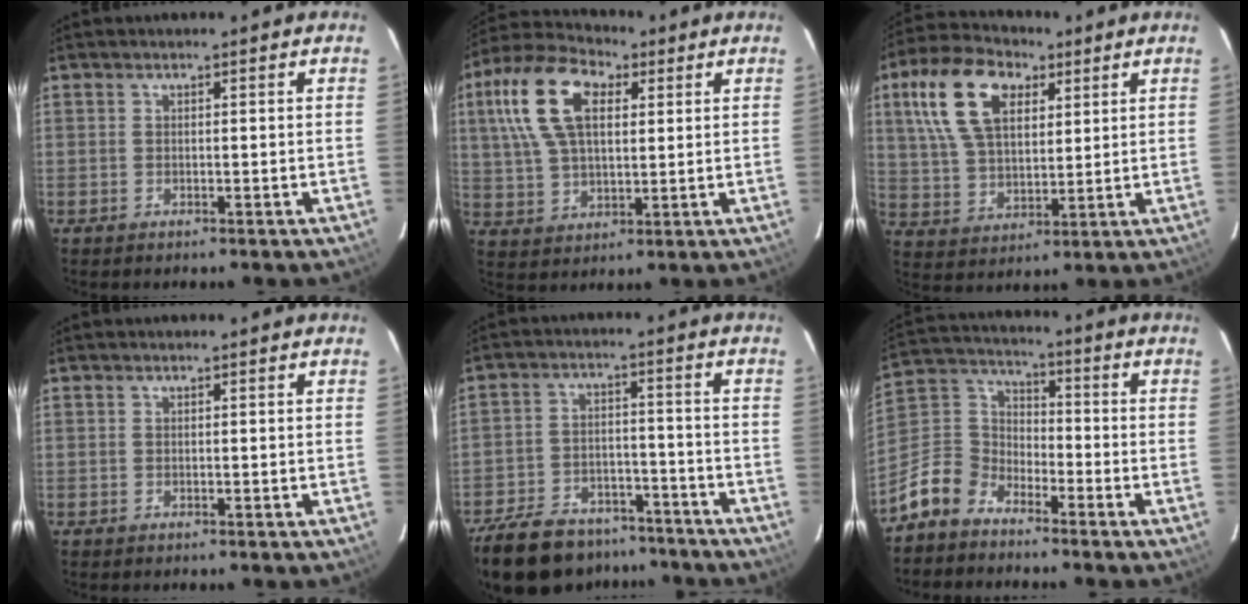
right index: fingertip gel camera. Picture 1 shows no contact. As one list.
[{"total": 15.8, "force": [5.3, 8.7, 12.1], "torque": [-0.252, 0.034, 0.094]}, {"total": 16.3, "force": [6.9, 9.4, 11.4], "torque": [-0.235, 0.036, 0.130]}, {"total": 0.0}, {"total": 20.2, "force": [-16.1, 9.0, 8.1], "torque": [-0.194, 0.009, -0.234]}, {"total": 9.3, "force": [-6.8, 5.9, 2.6], "torque": [-0.071, 0.040, -0.149]}]